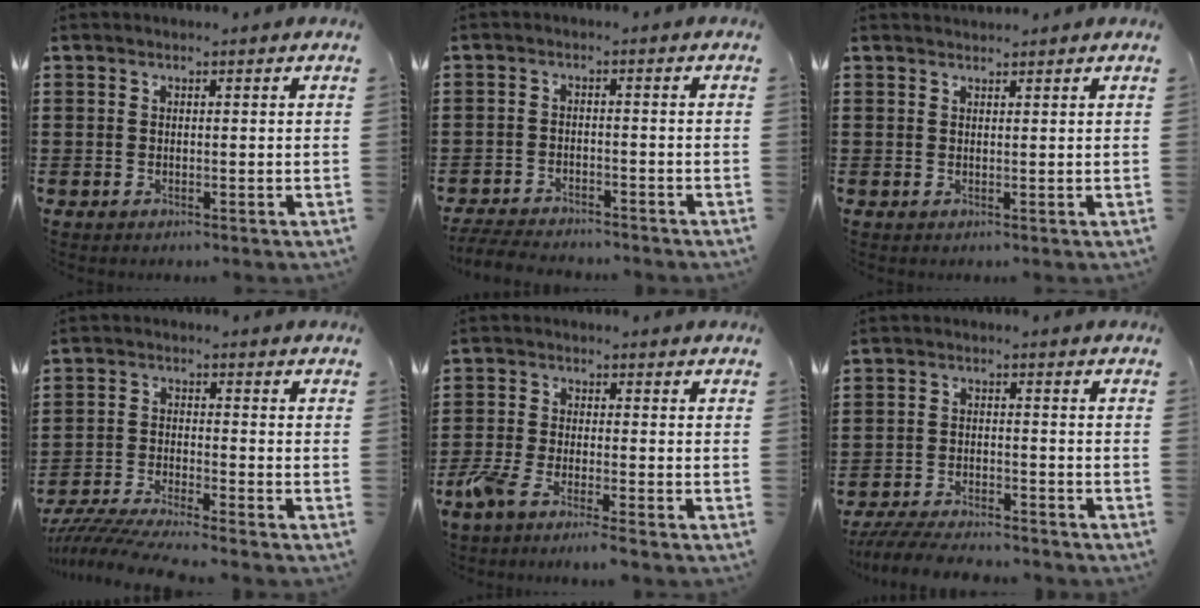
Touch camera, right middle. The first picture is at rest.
{"total": 3.8, "force": [-3.7, 0.4, 0.7], "torque": [-0.020, -0.005, -0.078]}
{"total": 1.0, "force": [1.0, 0.1, -0.1], "torque": [-0.002, 0.000, 0.020]}
{"total": 5.5, "force": [-5.3, -0.4, 1.6], "torque": [-0.047, -0.021, -0.108]}
{"total": 4.2, "force": [-3.4, 0.2, 2.5], "torque": [-0.077, -0.015, -0.073]}
{"total": 5.4, "force": [-5.1, 0.4, 1.4], "torque": [-0.036, -0.004, -0.103]}